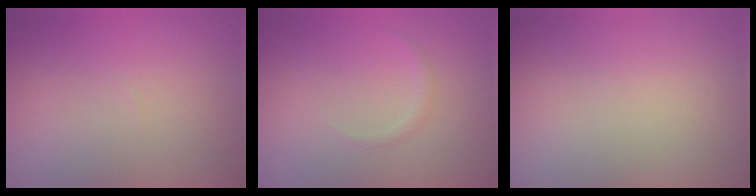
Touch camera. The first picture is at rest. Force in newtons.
{"total": 0.6, "press": 0.6, "slide": 0.0}
{"total": 0.0}